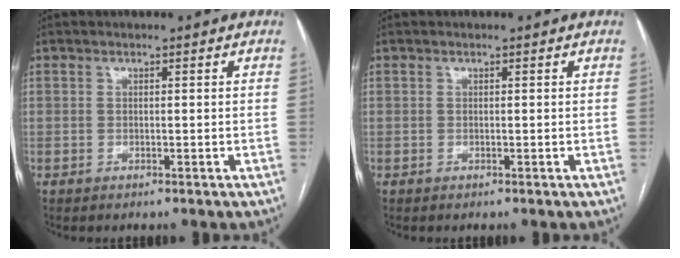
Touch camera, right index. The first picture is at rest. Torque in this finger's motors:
{"motor_torque": [0.00, 0.00, 0.00, 0.00]}